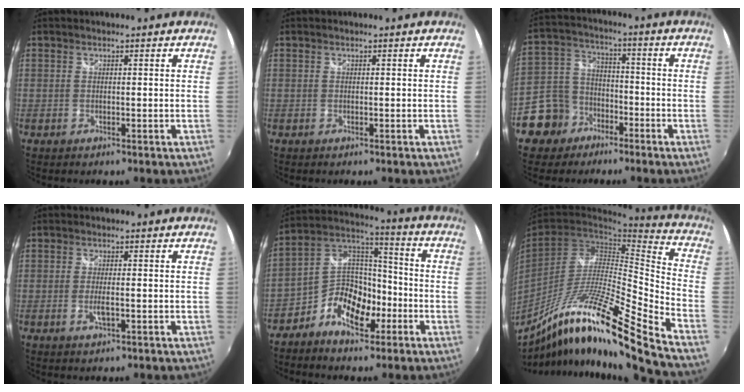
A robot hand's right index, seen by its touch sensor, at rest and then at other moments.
{"total": 0.0}
{"total": 10.3, "force": [-6.3, 8.0, 1.9], "torque": [-0.072, 0.032, -0.108]}
{"total": 2.7, "force": [-0.9, 0.7, 2.4], "torque": [-0.048, -0.005, -0.016]}
{"total": 11.9, "force": [-5.3, 7.6, 7.5], "torque": [-0.159, 0.026, -0.098]}
{"total": 22.0, "force": [-15.5, -0.2, 15.6], "torque": [-0.244, -0.036, -0.273]}